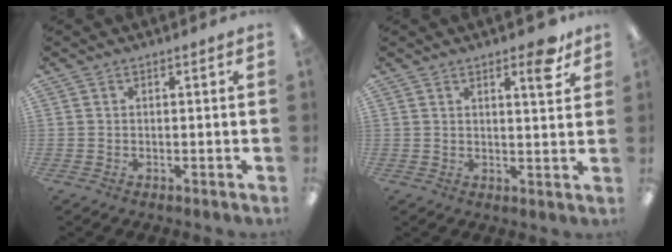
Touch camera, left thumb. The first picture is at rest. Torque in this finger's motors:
{"motor_torque": [-0.13, -0.05, -0.38, 0.26, 0.00]}